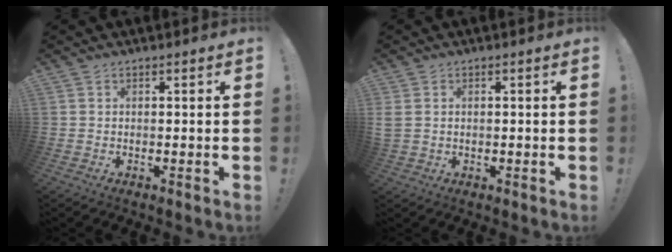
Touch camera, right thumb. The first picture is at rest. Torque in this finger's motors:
{"motor_torque": [0.04, 0.54, 0.47, -0.34, 0.11]}